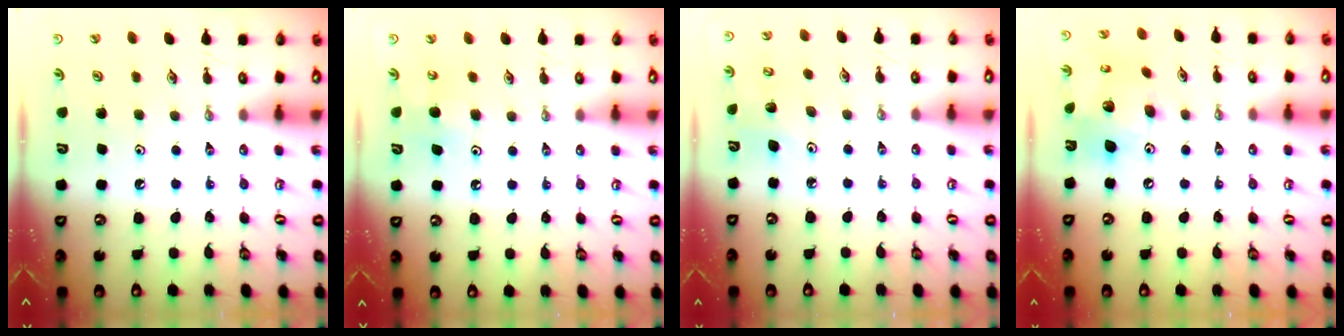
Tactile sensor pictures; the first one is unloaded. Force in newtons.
{"total": 7.6, "press": 7.6, "slide": 0.4}
{"total": 3.4, "press": 2.9, "slide": 1.7}
{"total": 14.5, "press": 14.5, "slide": 1.4}